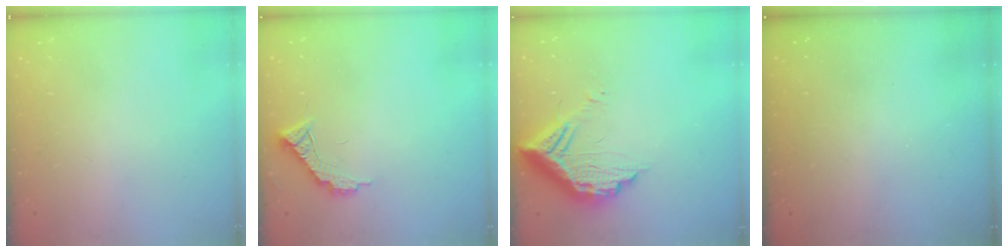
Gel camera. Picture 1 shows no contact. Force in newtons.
{"total": 8.4, "press": 8.4, "slide": 0.5}
{"total": 14.2, "press": 14.1, "slide": 1.4}
{"total": 2.9, "press": 2.8, "slide": 1.0}